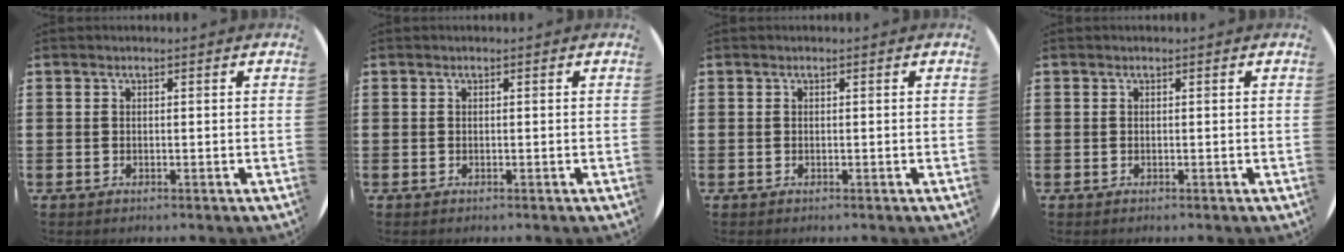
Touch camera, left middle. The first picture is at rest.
{"total": 0.0}
{"total": 0.0}
{"total": 0.0}